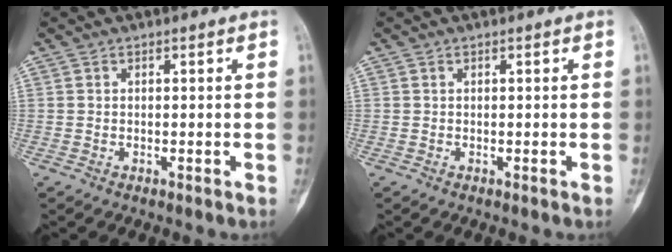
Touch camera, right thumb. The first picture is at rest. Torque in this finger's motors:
{"motor_torque": [-0.16, -0.07, 0.17, -0.21, -0.02]}